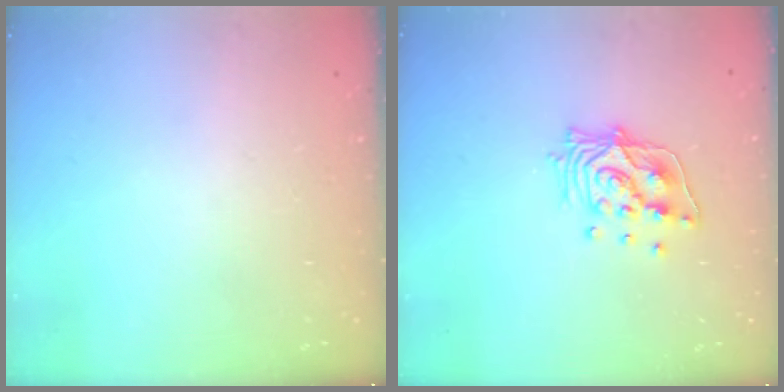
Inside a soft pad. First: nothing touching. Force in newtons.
{"total": 12.4, "press": 12.3, "slide": 1.1}